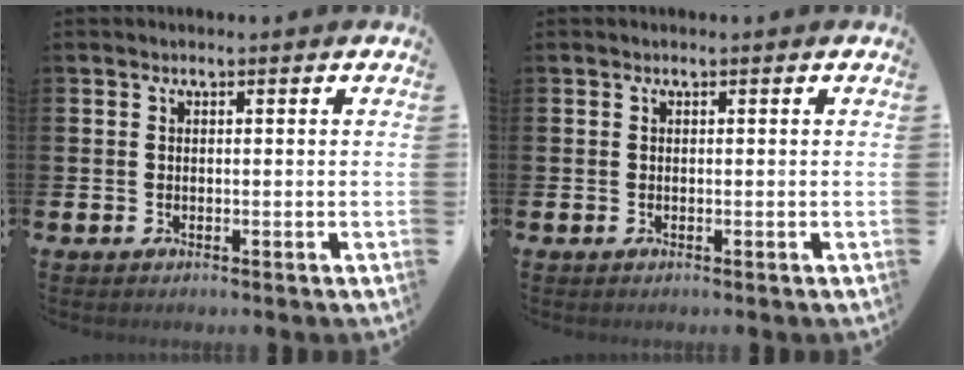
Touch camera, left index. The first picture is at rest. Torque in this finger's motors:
{"motor_torque": [-0.05, 0.03, 0.00, 0.00]}